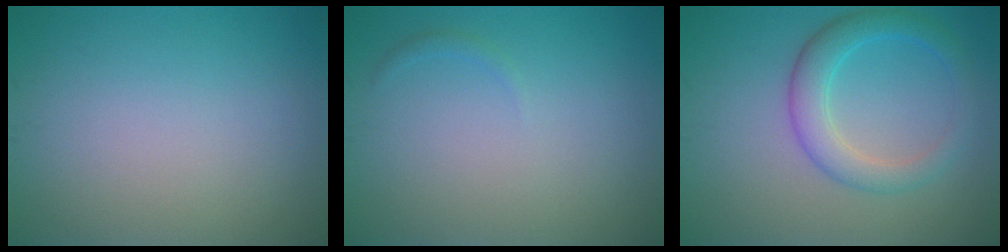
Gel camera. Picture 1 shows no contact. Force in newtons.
{"total": 0.6, "press": 0.6, "slide": 0.0}
{"total": 3.9, "press": 3.9, "slide": 0.3}